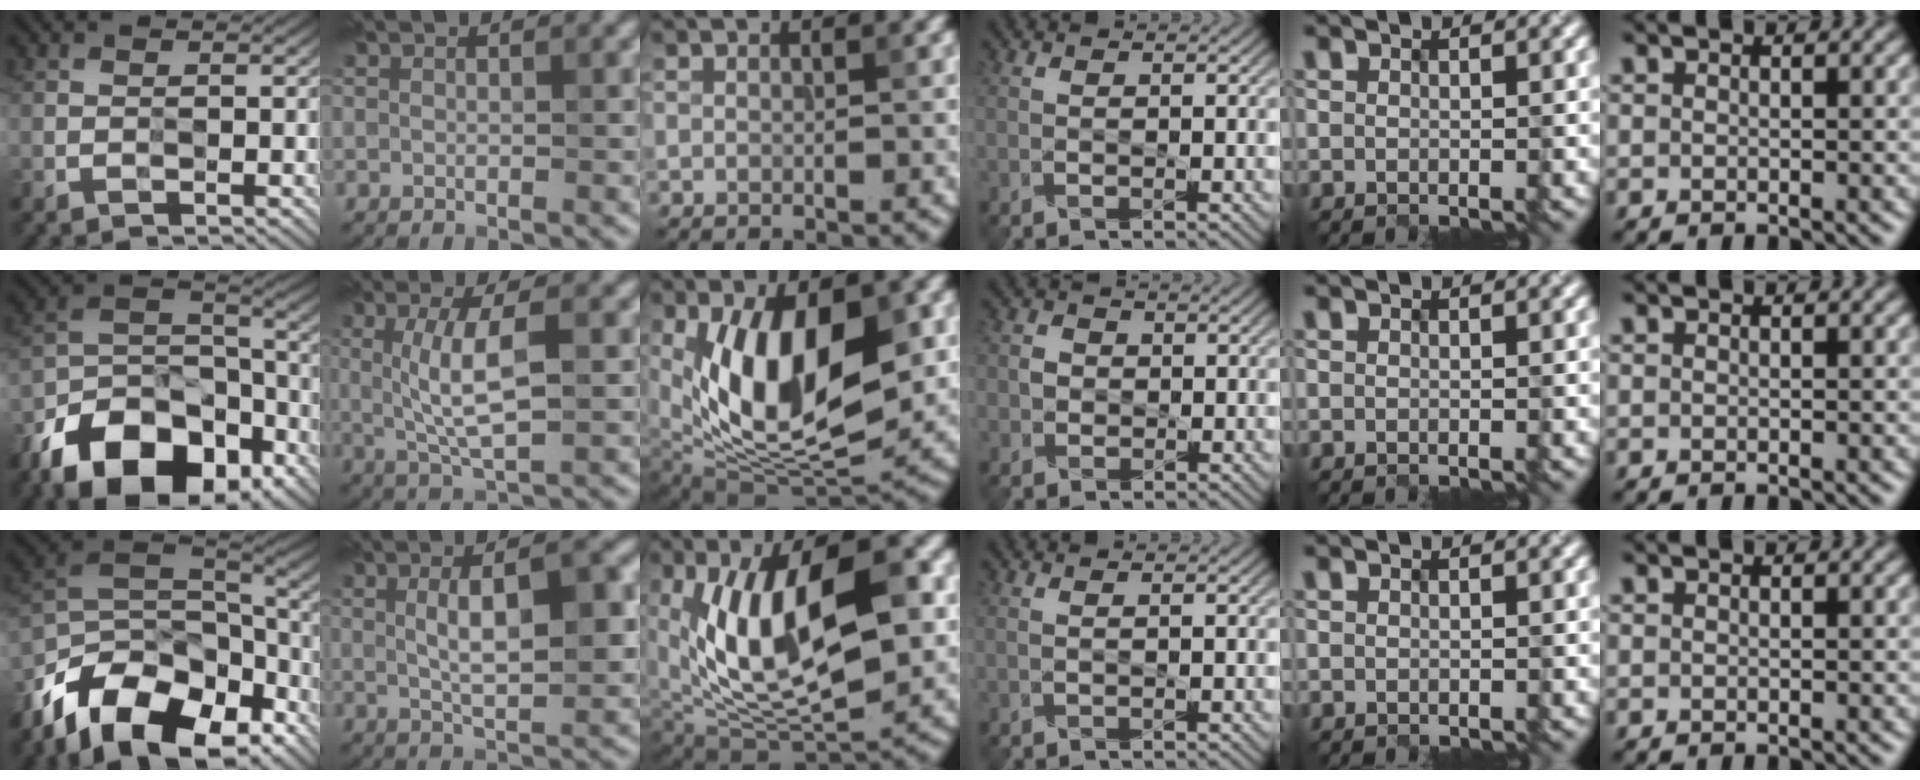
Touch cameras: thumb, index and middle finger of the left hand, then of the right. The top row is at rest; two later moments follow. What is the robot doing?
{"motion": "extract", "object": "keycard holder"}